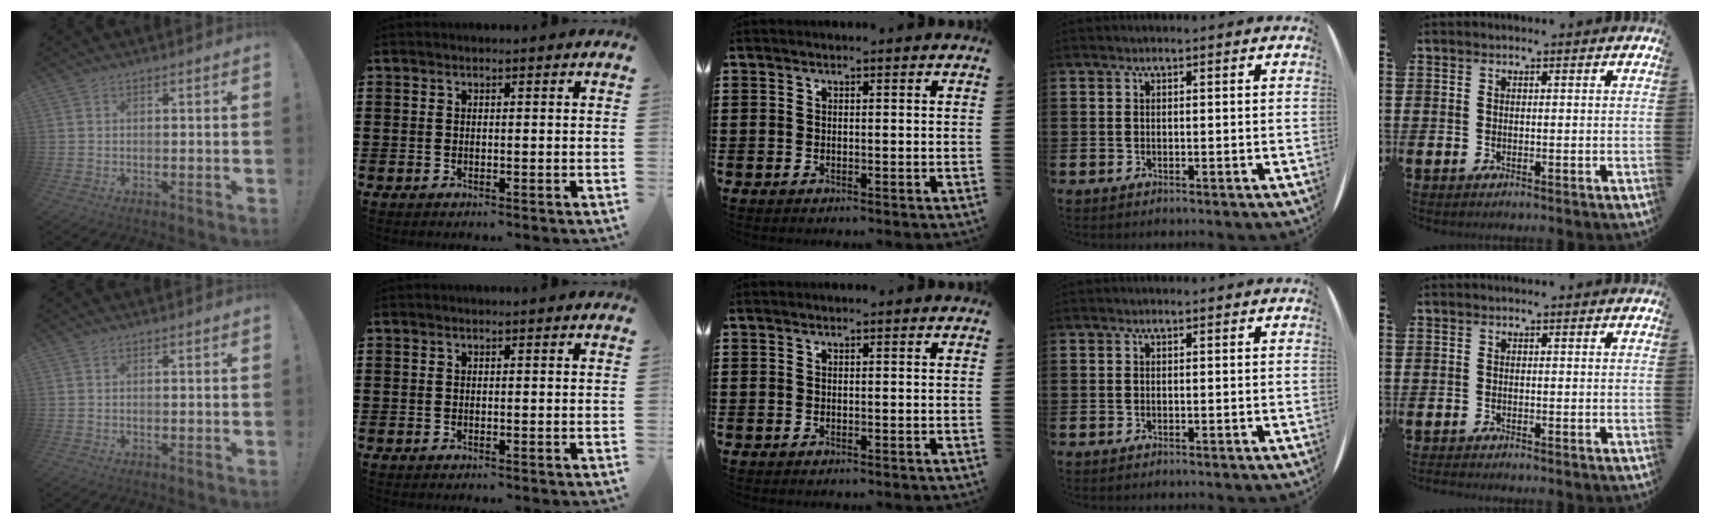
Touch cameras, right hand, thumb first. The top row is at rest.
{}